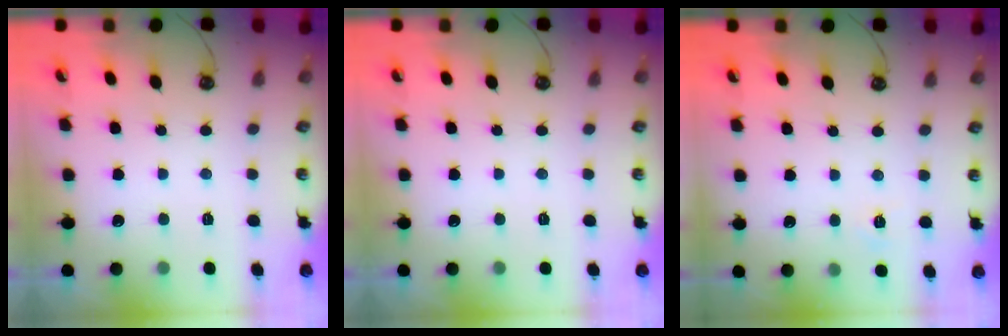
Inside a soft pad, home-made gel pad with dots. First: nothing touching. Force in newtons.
{"total": 0.0}
{"total": 4.4, "press": 4.3, "slide": 0.4}